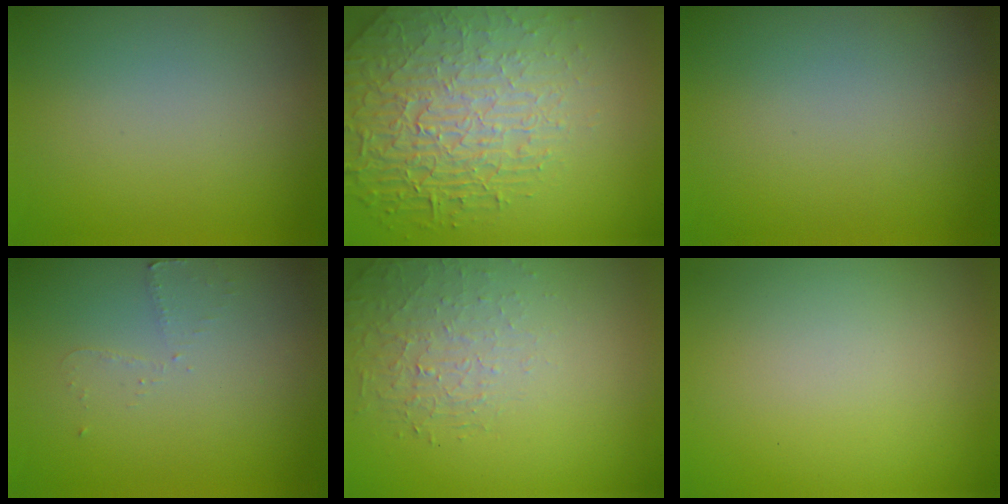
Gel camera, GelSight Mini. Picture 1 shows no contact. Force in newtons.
{"total": 6.2, "press": 5.1, "slide": 3.5}
{"total": 0.0}
{"total": 1.2, "press": 1.1, "slide": 0.3}
{"total": 1.5, "press": 0.8, "slide": 1.3}
{"total": 0.0}